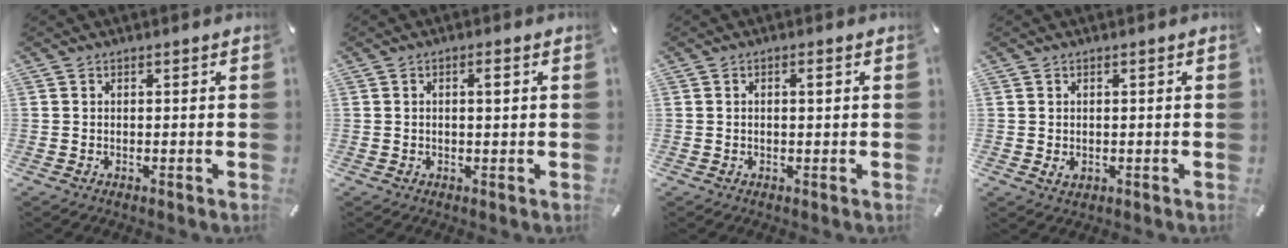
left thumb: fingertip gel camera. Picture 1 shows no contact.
{"total": 2.1, "force": [0.3, 0.7, 2.0], "torque": [-0.040, 0.005, 0.003]}
{"total": 1.5, "force": [0.2, 0.5, 1.4], "torque": [-0.029, 0.004, 0.001]}
{"total": 1.7, "force": [-0.4, 1.2, 1.1], "torque": [-0.012, -0.001, -0.008]}